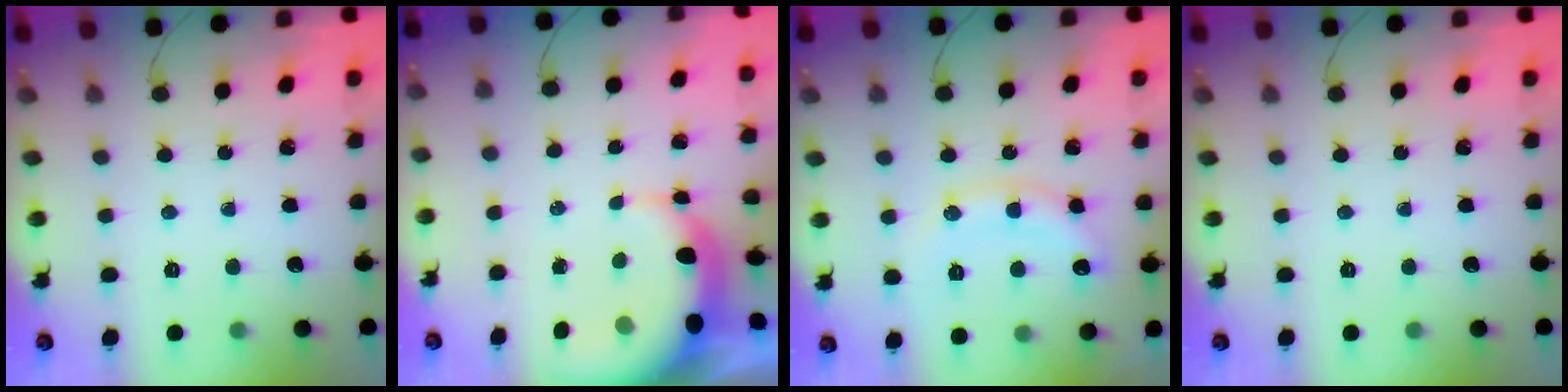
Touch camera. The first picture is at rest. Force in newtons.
{"total": 7.5, "press": 7.4, "slide": 1.3}
{"total": 14.4, "press": 14.4, "slide": 0.6}
{"total": 0.0}